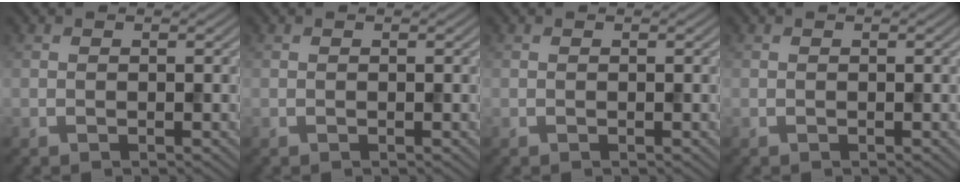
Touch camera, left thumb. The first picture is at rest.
{"total": 0.0}
{"total": 0.0}
{"total": 0.0}